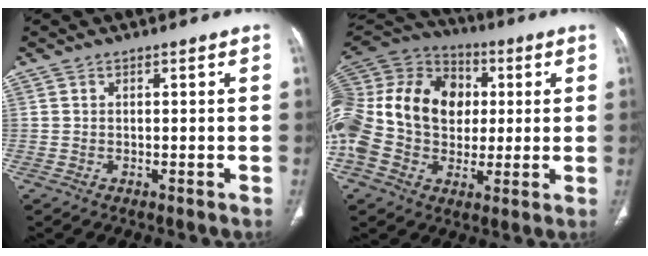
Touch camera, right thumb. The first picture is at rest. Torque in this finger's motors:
{"motor_torque": [2.30, 2.29, 0.73, 0.26, 0.27]}